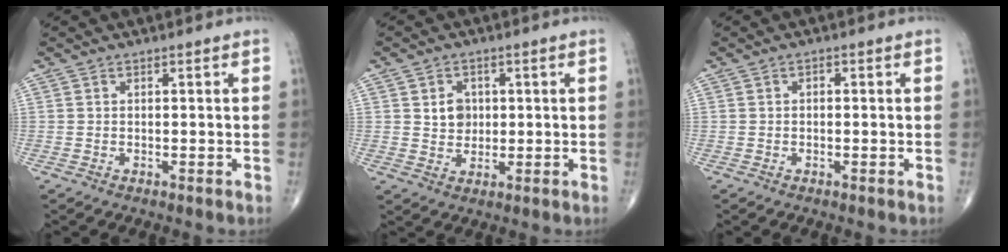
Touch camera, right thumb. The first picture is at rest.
{"total": 4.4, "force": [0.9, 3.7, 2.3], "torque": [-0.014, -0.003, 0.016]}
{"total": 0.8, "force": [0.1, 0.5, 0.6], "torque": [-0.008, 0.003, -0.002]}